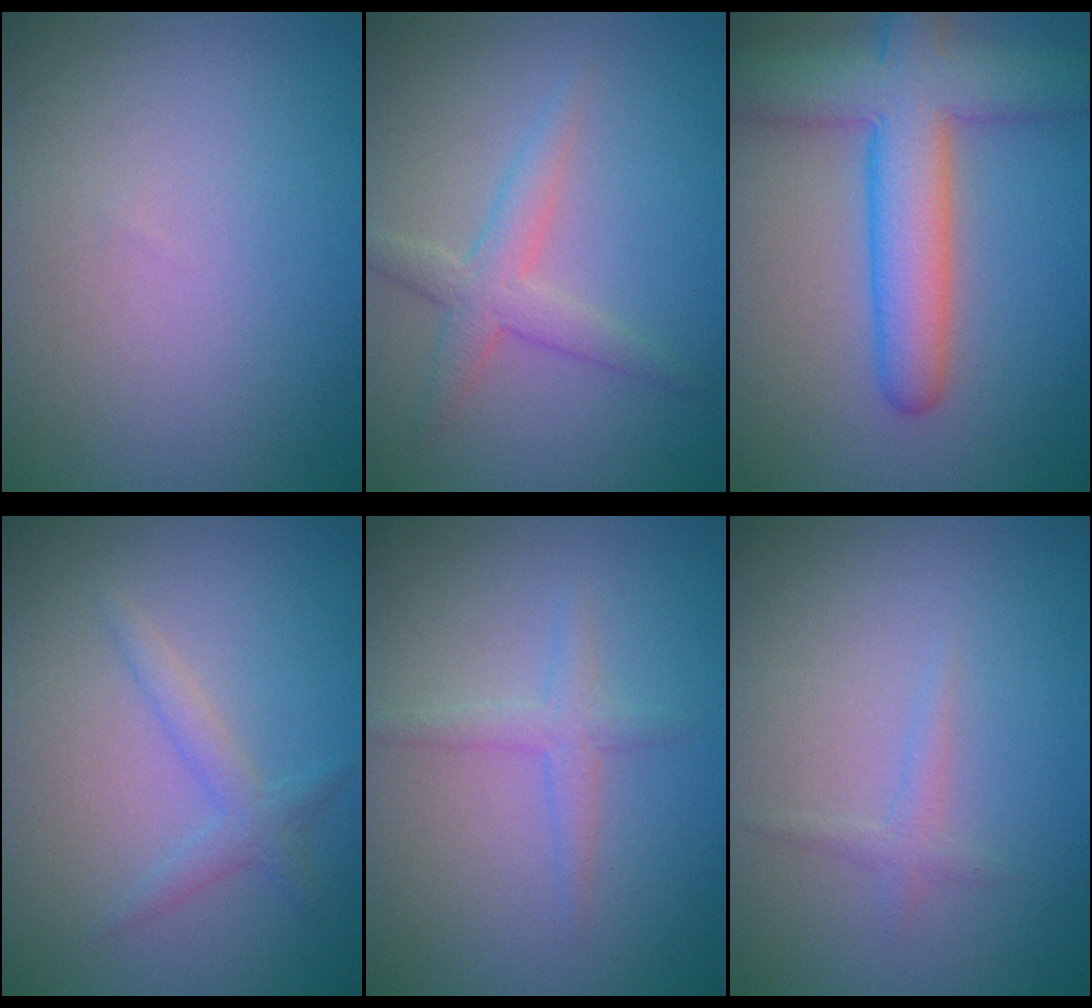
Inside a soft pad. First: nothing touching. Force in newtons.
{"total": 2.7, "press": 2.7, "slide": 0.0}
{"total": 7.8, "press": 7.8, "slide": 0.3}
{"total": 1.7, "press": 1.7, "slide": 0.1}
{"total": 1.6, "press": 1.6, "slide": 0.1}
{"total": 1.0, "press": 1.0, "slide": 0.1}